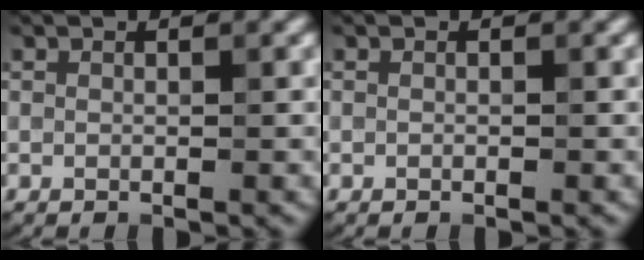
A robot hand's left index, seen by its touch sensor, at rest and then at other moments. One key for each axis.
{"total": 0.0}